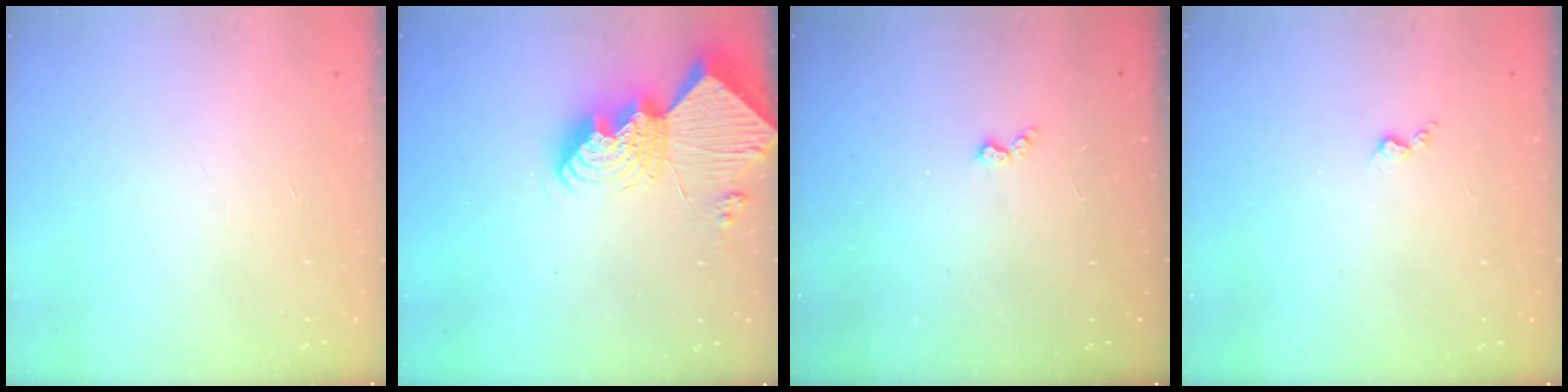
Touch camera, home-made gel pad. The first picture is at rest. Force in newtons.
{"total": 16.8, "press": 16.8, "slide": 1.7}
{"total": 2.9, "press": 2.9, "slide": 0.5}
{"total": 2.4, "press": 2.4, "slide": 0.5}